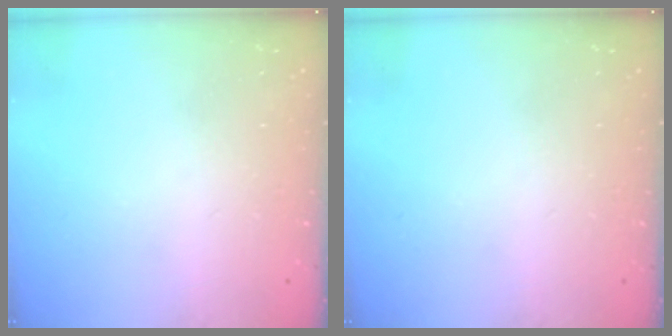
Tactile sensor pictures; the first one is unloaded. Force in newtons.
{"total": 0.0}